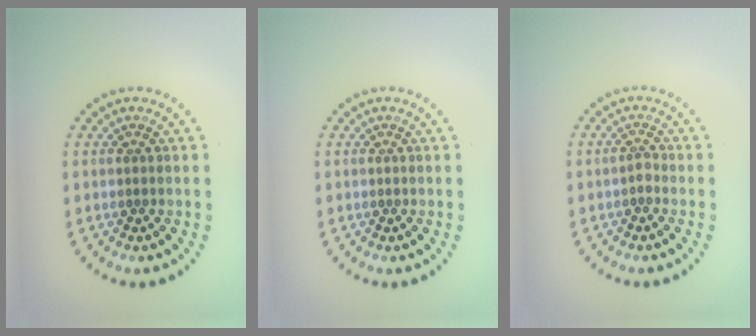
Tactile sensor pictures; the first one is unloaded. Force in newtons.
{"total": 0.0}
{"total": 1.0, "press": 0.7, "slide": 0.7}